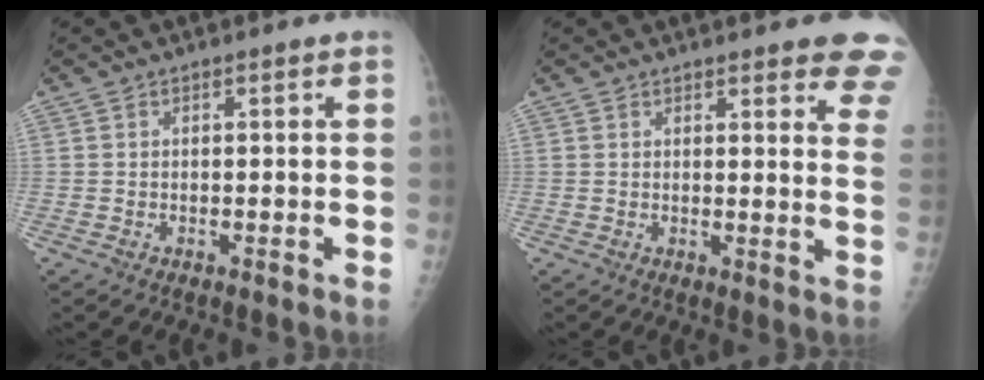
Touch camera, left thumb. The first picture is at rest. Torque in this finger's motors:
{"motor_torque": [4.03, 0.98, 1.59, -1.18, 0.30]}